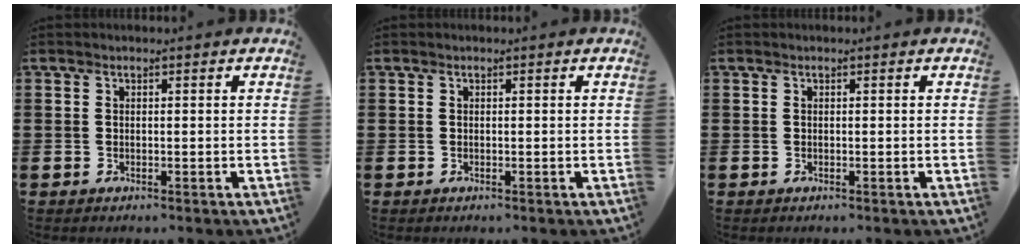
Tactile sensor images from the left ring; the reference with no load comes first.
{"total": 0.0}
{"total": 0.0}